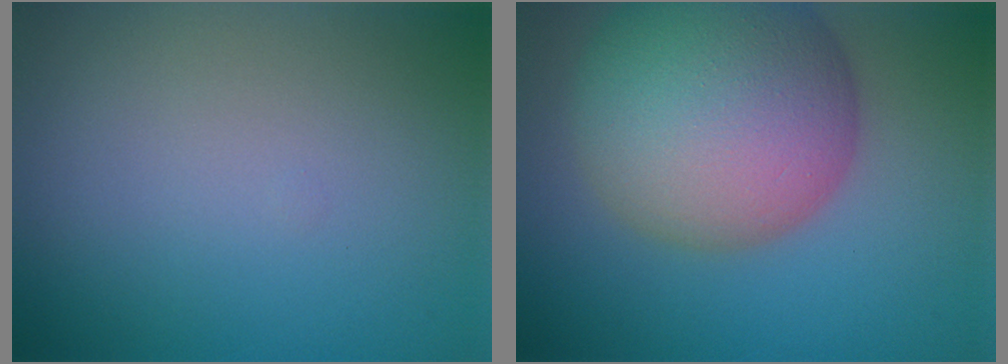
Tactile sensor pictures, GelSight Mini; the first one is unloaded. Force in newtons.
{"total": 13.9, "press": 13.9, "slide": 0.9}